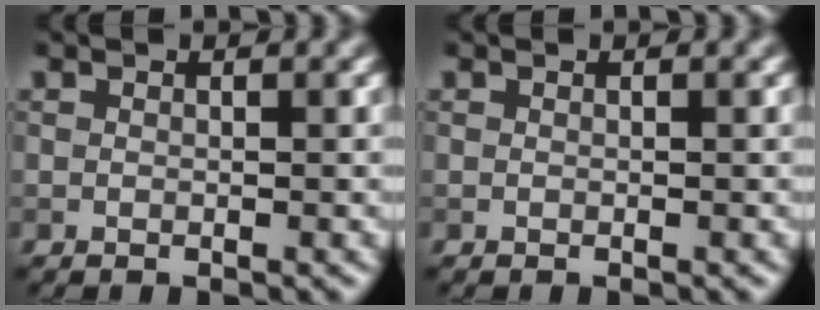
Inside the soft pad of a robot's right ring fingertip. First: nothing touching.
{"total": 0.0}